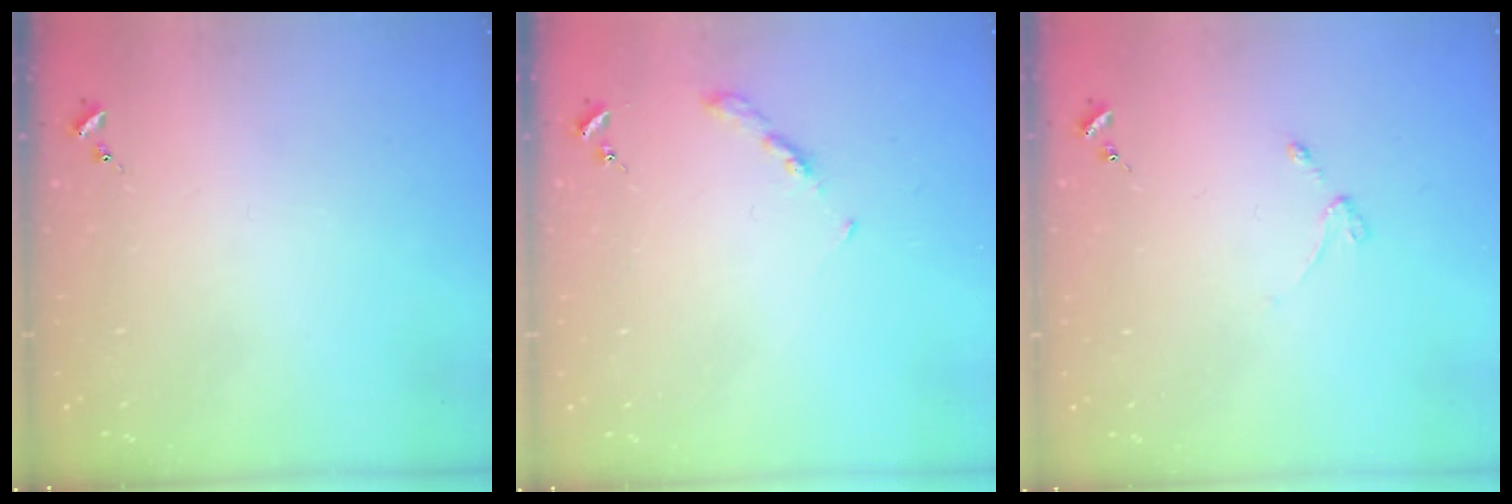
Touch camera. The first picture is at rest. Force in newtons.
{"total": 3.5, "press": 3.5, "slide": 0.4}
{"total": 3.1, "press": 3.0, "slide": 0.4}